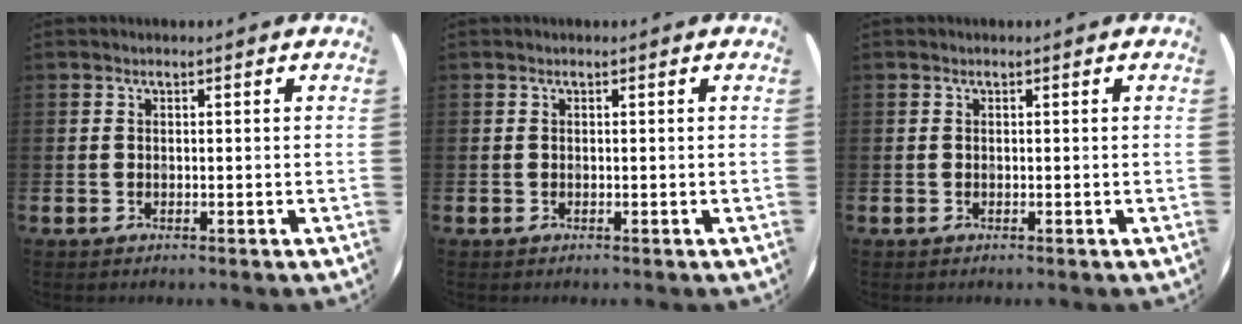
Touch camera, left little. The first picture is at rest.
{"total": 0.0}
{"total": 0.0}